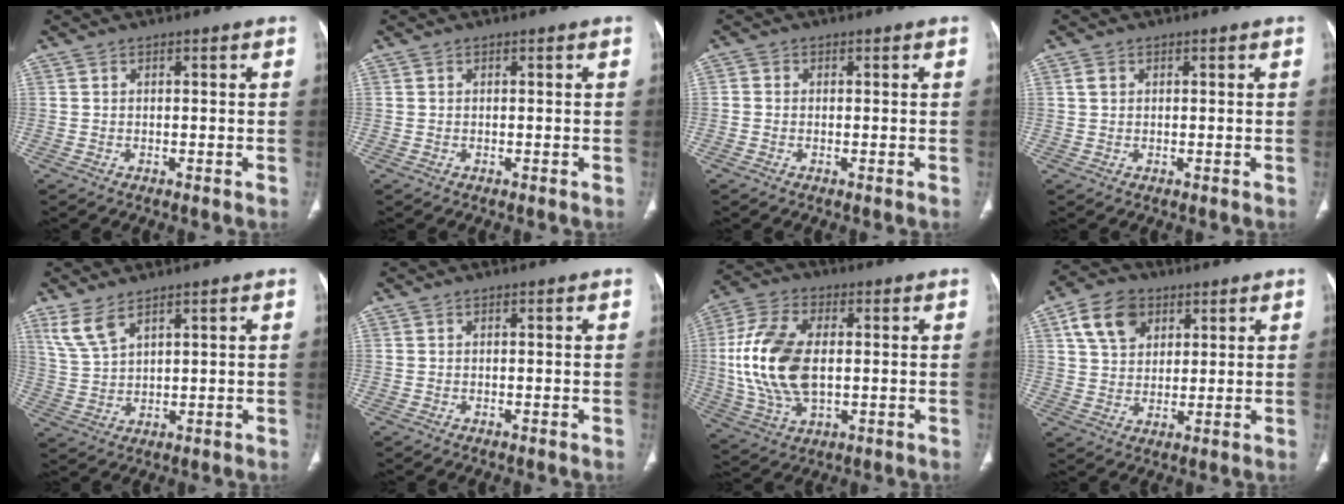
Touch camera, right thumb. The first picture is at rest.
{"total": 0.0}
{"total": 0.9, "force": [-0.2, 0.8, 0.4], "torque": [-0.004, 0.002, -0.007]}
{"total": 1.4, "force": [0.5, 1.1, 0.7], "torque": [-0.010, 0.001, 0.010]}
{"total": 5.6, "force": [3.9, 2.1, 3.4], "torque": [-0.072, -0.014, 0.090]}
{"total": 0.0}
{"total": 16.7, "force": [0.6, 9.6, 13.7], "torque": [-0.286, 0.003, 0.016]}
{"total": 9.9, "force": [4.4, 7.2, 5.2], "torque": [-0.069, -0.008, 0.081]}